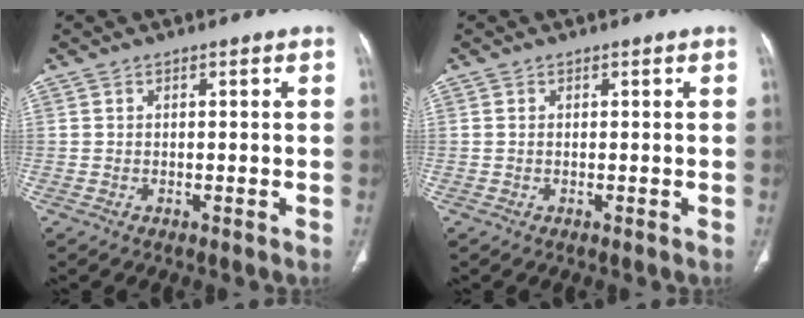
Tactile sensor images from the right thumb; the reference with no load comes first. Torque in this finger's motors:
{"motor_torque": [-0.05, 0.29, -0.24, 0.10, 0.04]}